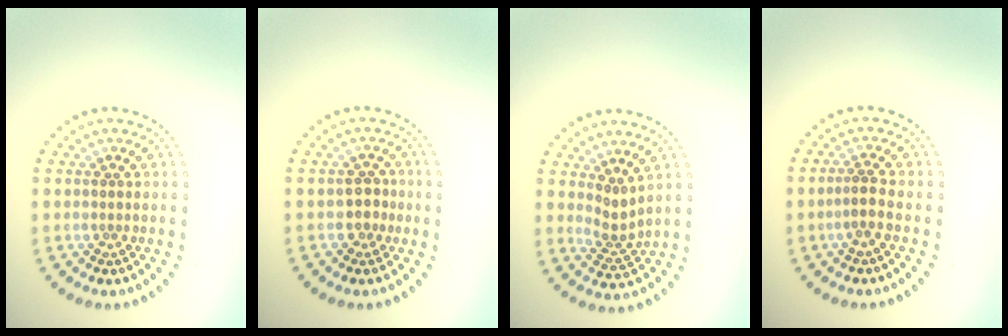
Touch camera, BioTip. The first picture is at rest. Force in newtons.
{"total": 1.7, "press": 1.3, "slide": 1.0}
{"total": 2.1, "press": 1.4, "slide": 1.5}
{"total": 1.6, "press": 1.2, "slide": 1.1}